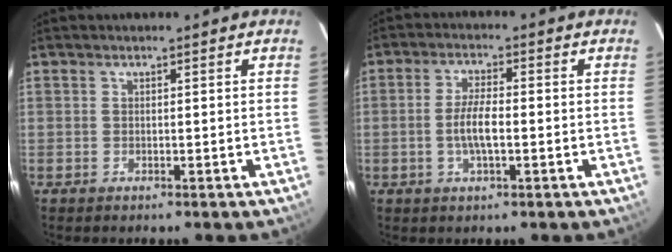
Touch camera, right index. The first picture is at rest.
{"total": 5.1, "force": [-1.1, 1.1, 4.9], "torque": [-0.100, 0.002, -0.023]}